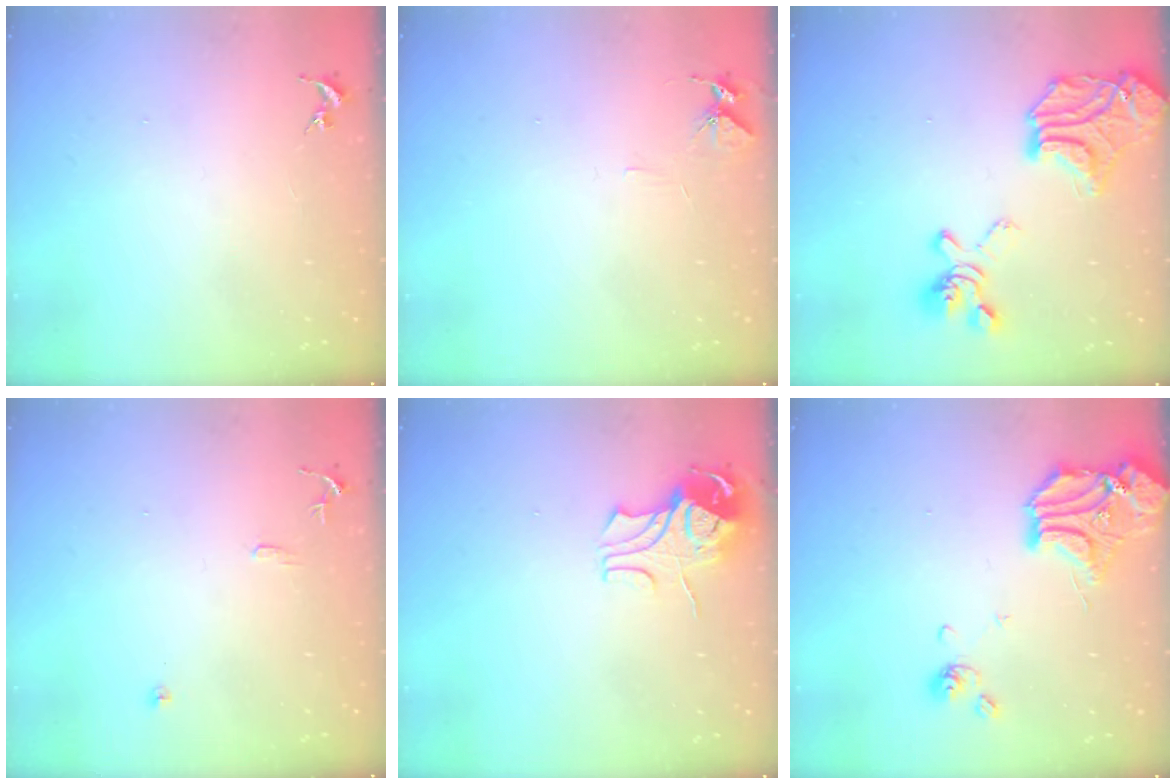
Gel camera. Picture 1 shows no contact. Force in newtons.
{"total": 5.4, "press": 5.4, "slide": 0.6}
{"total": 25.0, "press": 24.9, "slide": 2.6}
{"total": 7.1, "press": 7.1, "slide": 0.7}
{"total": 9.4, "press": 9.4, "slide": 1.1}
{"total": 16.0, "press": 15.8, "slide": 2.5}